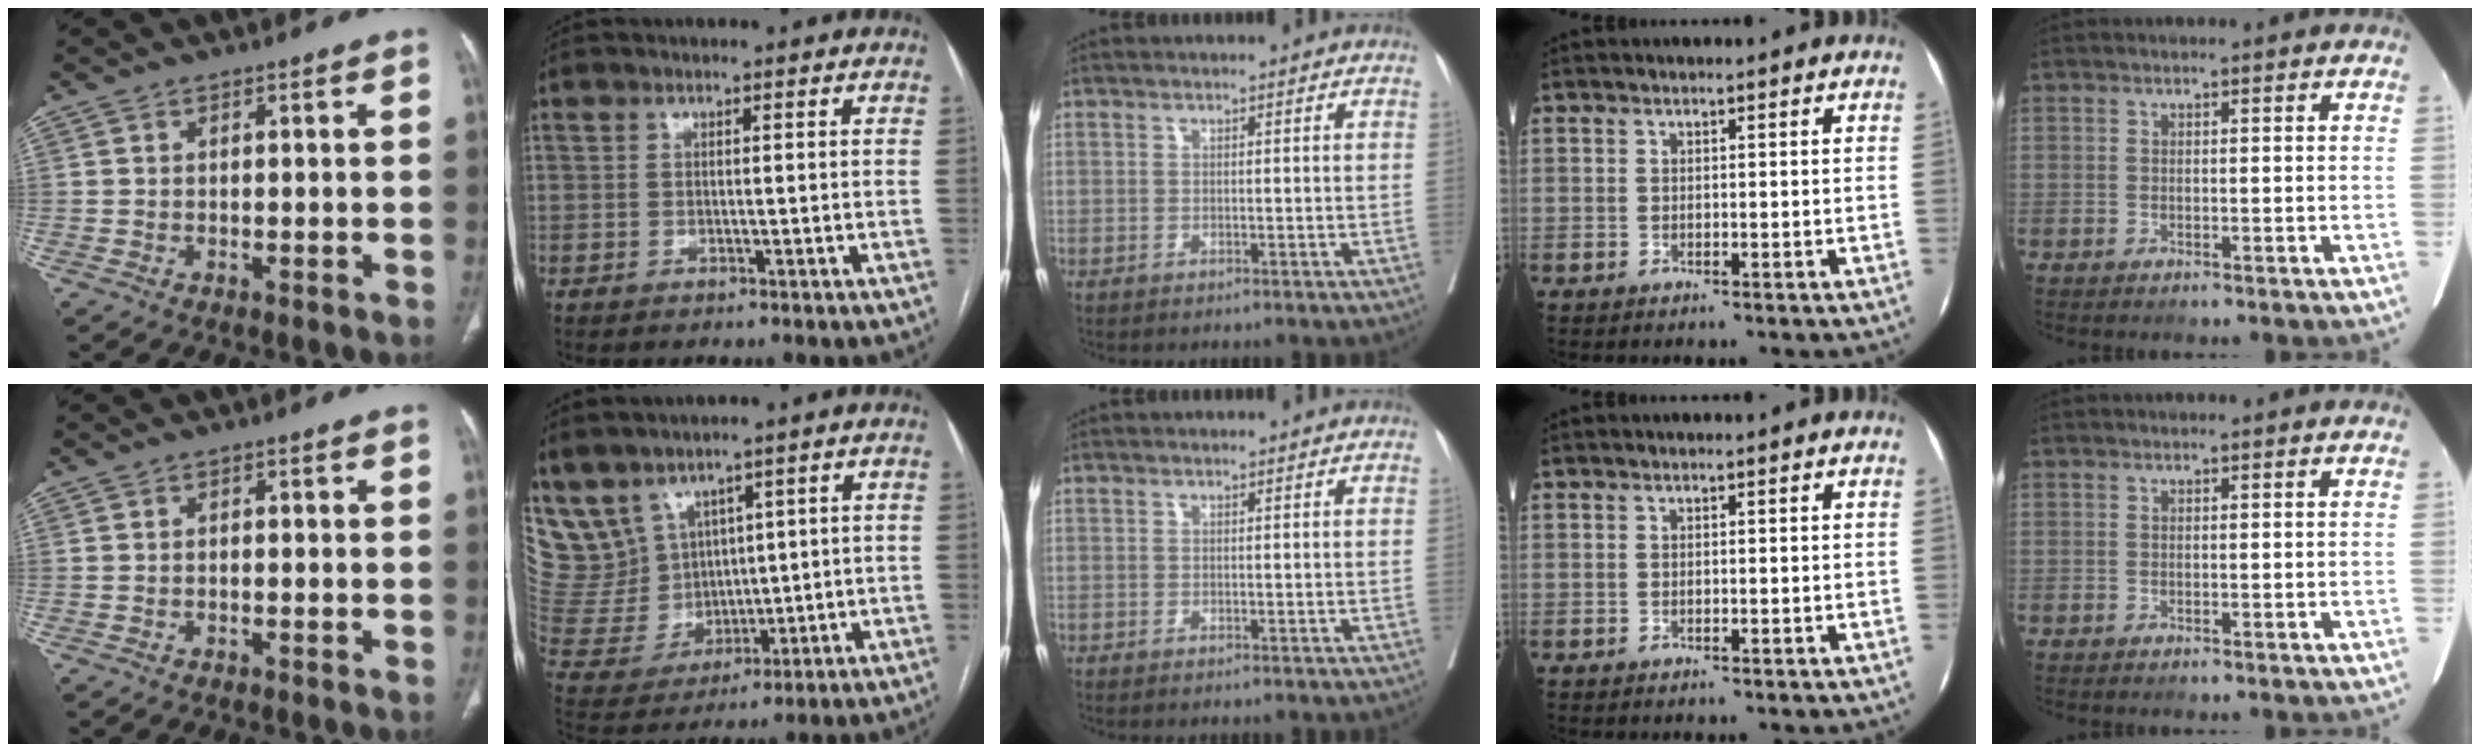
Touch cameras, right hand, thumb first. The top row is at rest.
{"thumb": {"total": 0.6, "force": [-0.1, 0.3, 0.5], "torque": [-0.010, 0.003, 0.000]}, "index": {"total": 11.7, "force": [7.7, 8.1, 3.3], "torque": [-0.095, 0.033, 0.186]}}